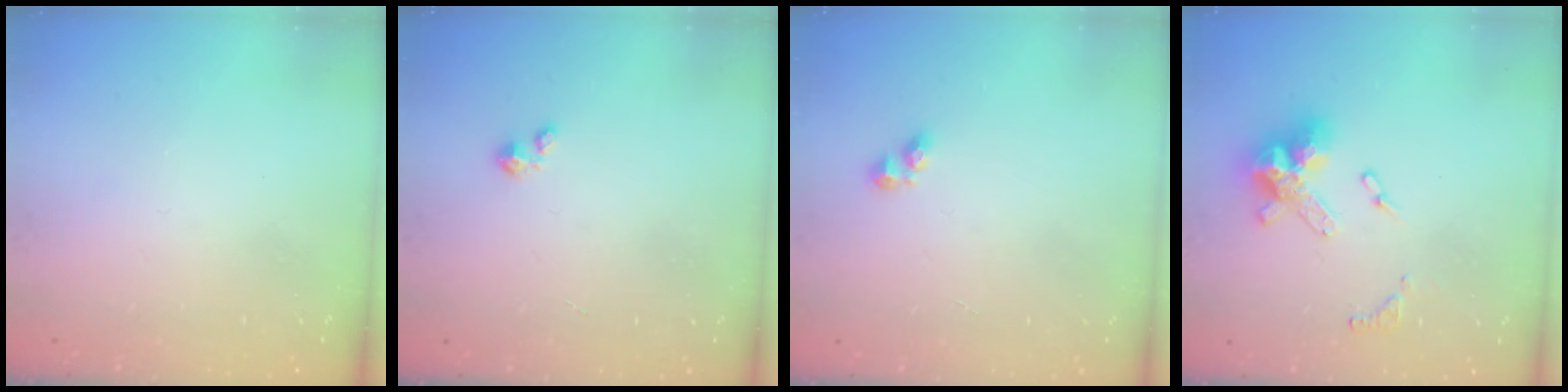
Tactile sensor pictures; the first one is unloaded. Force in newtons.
{"total": 1.4, "press": 1.4, "slide": 0.2}
{"total": 3.5, "press": 3.5, "slide": 0.4}
{"total": 14.1, "press": 14.1, "slide": 0.9}